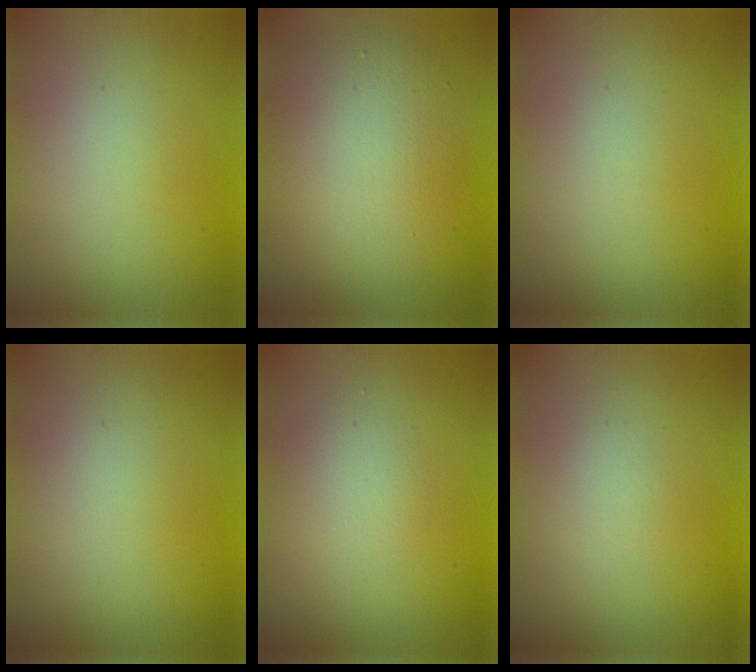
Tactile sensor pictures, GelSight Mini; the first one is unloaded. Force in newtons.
{"total": 5.9, "press": 5.9, "slide": 0.2}
{"total": 0.0}
{"total": 0.0}
{"total": 1.4, "press": 1.4, "slide": 0.1}
{"total": 0.6, "press": 0.6, "slide": 0.1}